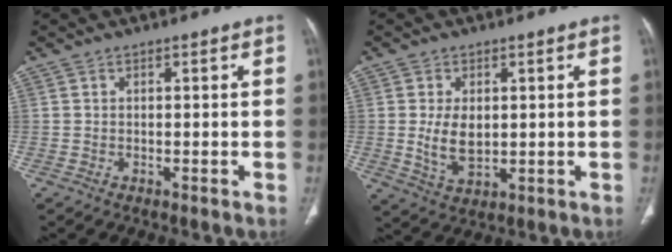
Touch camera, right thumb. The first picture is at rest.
{"total": 6.9, "force": [0.5, 4.2, 5.4], "torque": [-0.092, -0.012, 0.020]}